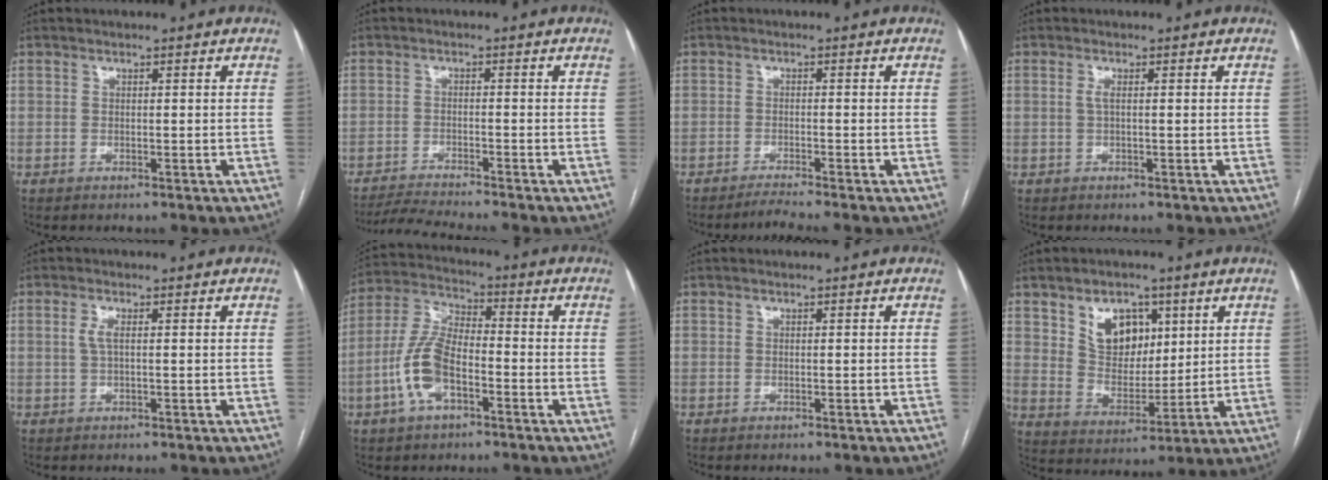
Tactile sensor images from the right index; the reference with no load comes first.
{"total": 4.7, "force": [-4.4, -1.3, 1.0], "torque": [-0.021, -0.021, -0.082]}
{"total": 2.6, "force": [-2.2, -1.3, 0.5], "torque": [-0.017, -0.010, -0.043]}
{"total": 1.1, "force": [0.2, 0.1, 1.1], "torque": [-0.028, 0.000, 0.003]}
{"total": 1.8, "force": [0.3, 0.4, 1.7], "torque": [-0.043, 0.000, 0.007]}
{"total": 9.7, "force": [-3.4, 4.3, 7.9], "torque": [-0.186, 0.014, -0.069]}
{"total": 0.0}
{"total": 9.2, "force": [4.4, 6.1, 5.4], "torque": [-0.094, 0.011, 0.087]}